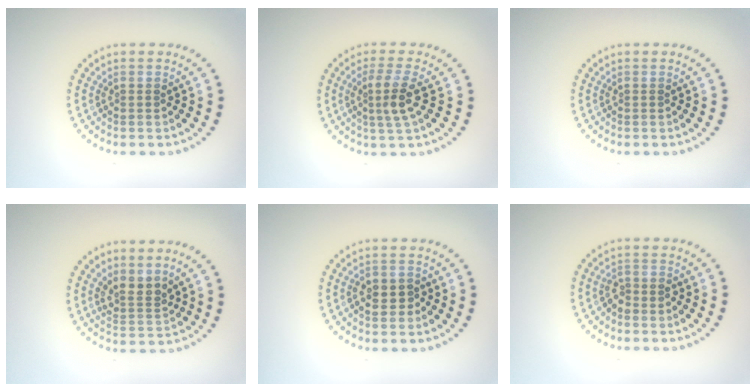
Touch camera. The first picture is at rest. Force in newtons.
{"total": 2.9, "press": 2.4, "slide": 1.6}
{"total": 0.0}
{"total": 2.4, "press": 1.8, "slide": 1.6}
{"total": 2.4, "press": 2.3, "slide": 0.6}
{"total": 1.4, "press": 1.1, "slide": 0.8}